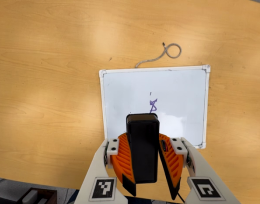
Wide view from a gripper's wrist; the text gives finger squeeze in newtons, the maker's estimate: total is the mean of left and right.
{"total": 11.0, "left": 10.8, "right": 11.2}